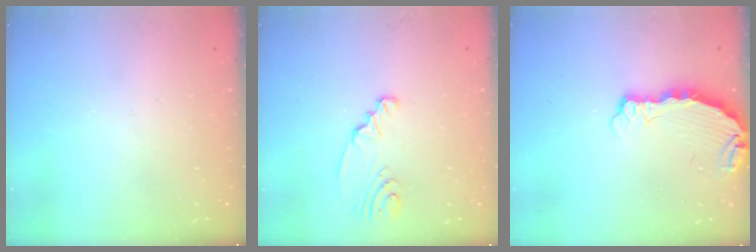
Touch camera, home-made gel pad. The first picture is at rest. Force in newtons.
{"total": 2.3, "press": 2.3, "slide": 0.3}
{"total": 4.9, "press": 4.9, "slide": 0.3}